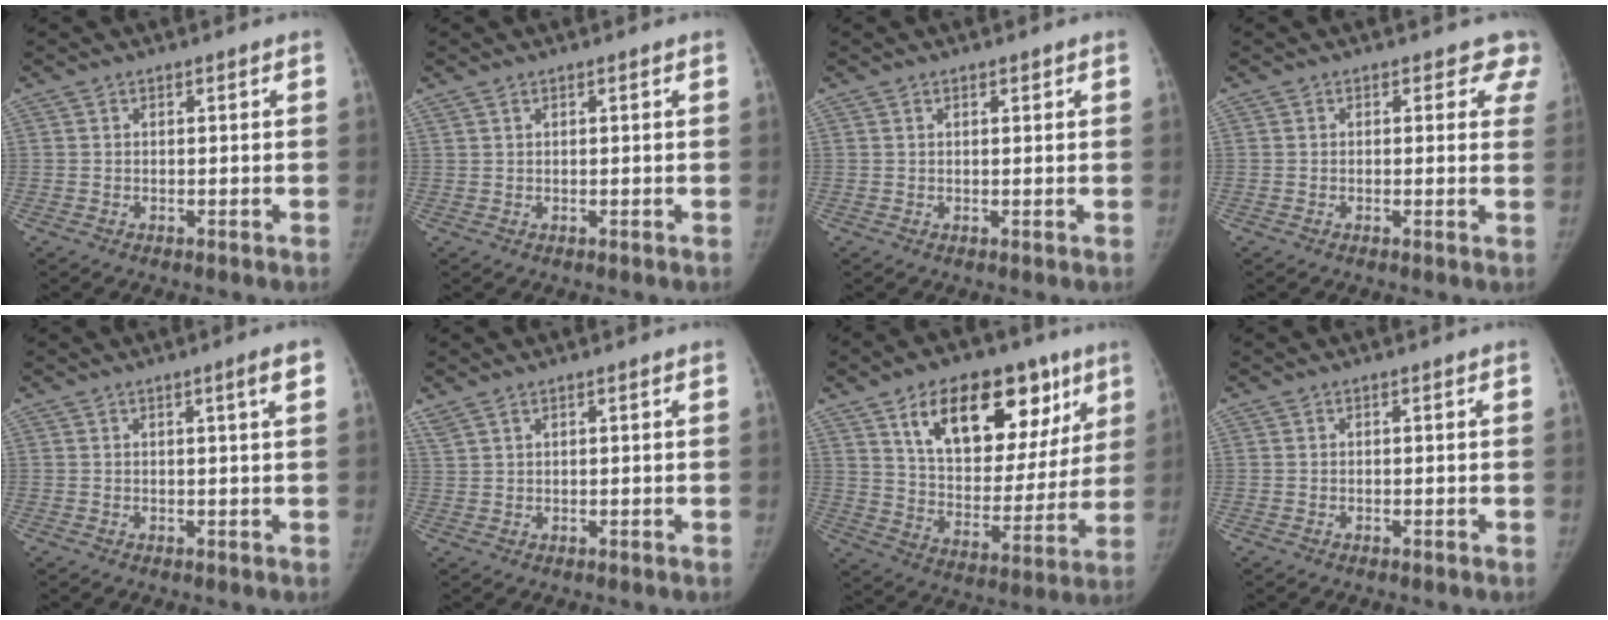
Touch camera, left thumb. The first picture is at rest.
{"total": 0.9, "force": [0.7, 0.3, 0.5], "torque": [-0.012, 0.004, 0.016]}
{"total": 0.8, "force": [0.6, 0.4, 0.3], "torque": [0.004, -0.008, 0.008]}
{"total": 4.2, "force": [3.4, 2.4, 0.7], "torque": [0.034, -0.012, 0.013]}
{"total": 2.8, "force": [1.2, -0.3, 2.5], "torque": [-0.040, -0.004, 0.019]}
{"total": 2.4, "force": [1.9, 0.7, 1.3], "torque": [-0.035, 0.011, 0.045]}
{"total": 24.7, "force": [12.4, 13.7, 16.4], "torque": [-0.192, -0.023, 0.201]}
{"total": 0.0}